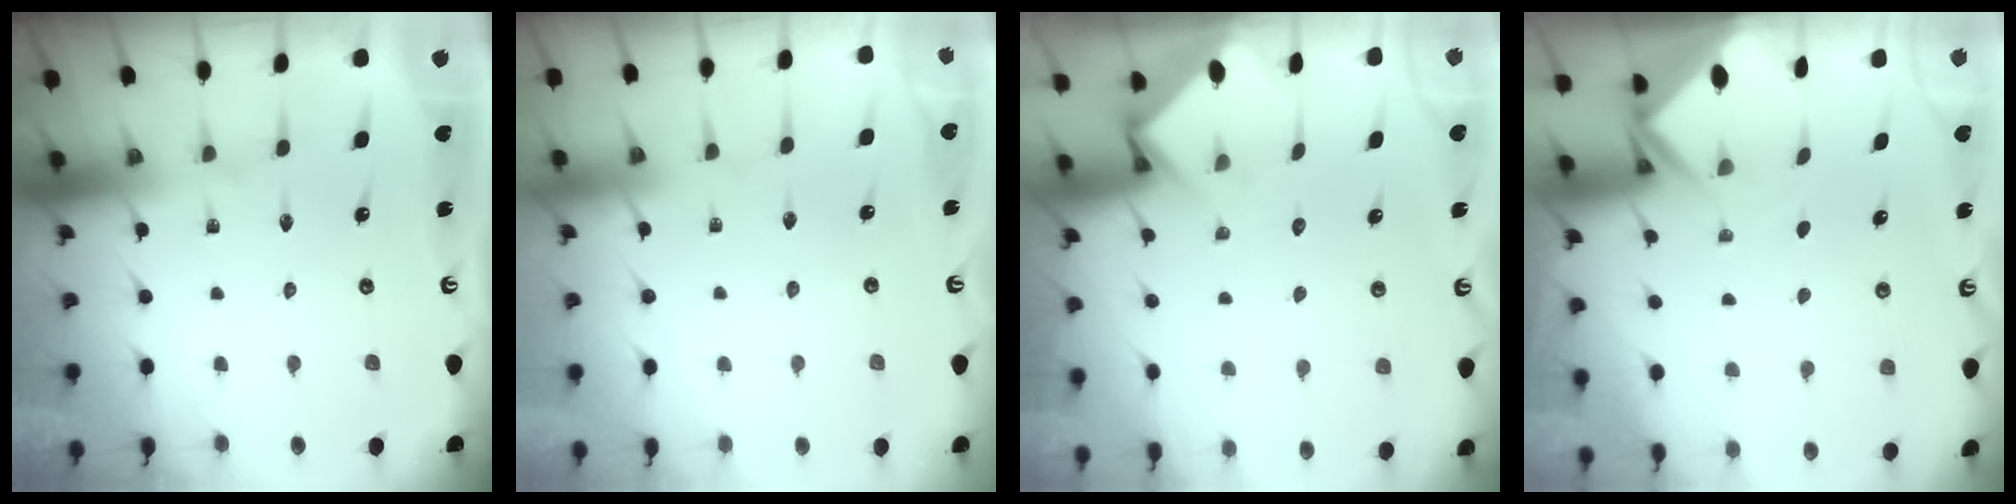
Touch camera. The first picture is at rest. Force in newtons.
{"total": 1.5, "press": 1.4, "slide": 0.2}
{"total": 3.5, "press": 3.5, "slide": 0.3}
{"total": 2.7, "press": 2.7, "slide": 0.2}